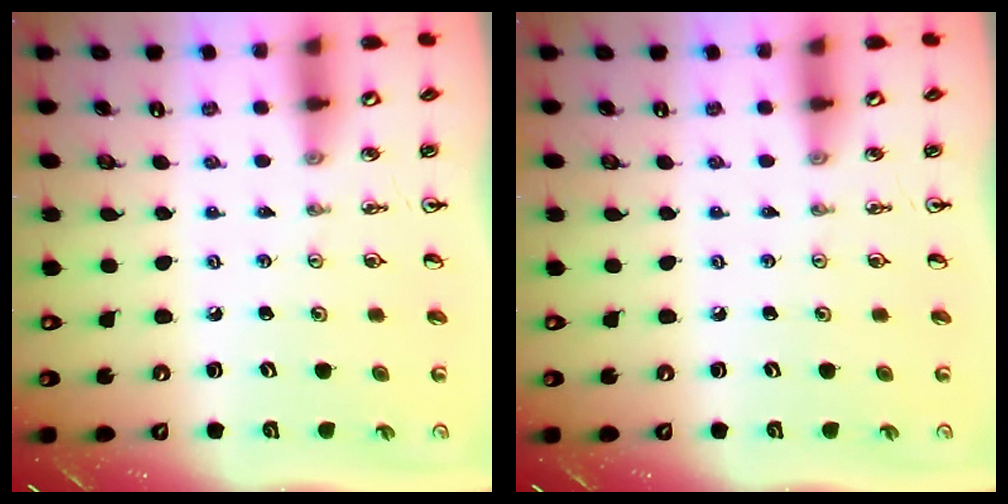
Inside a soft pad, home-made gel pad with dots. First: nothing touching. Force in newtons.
{"total": 0.0}